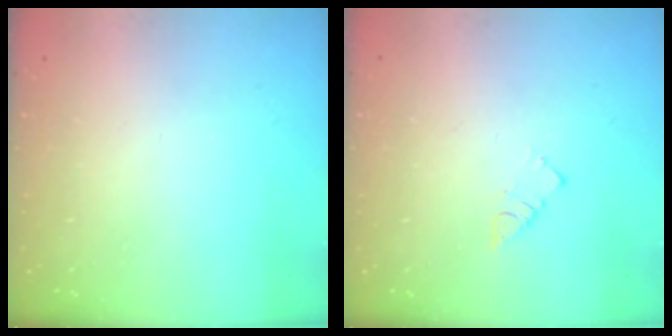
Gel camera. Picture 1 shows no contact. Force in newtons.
{"total": 2.9, "press": 2.9, "slide": 0.2}